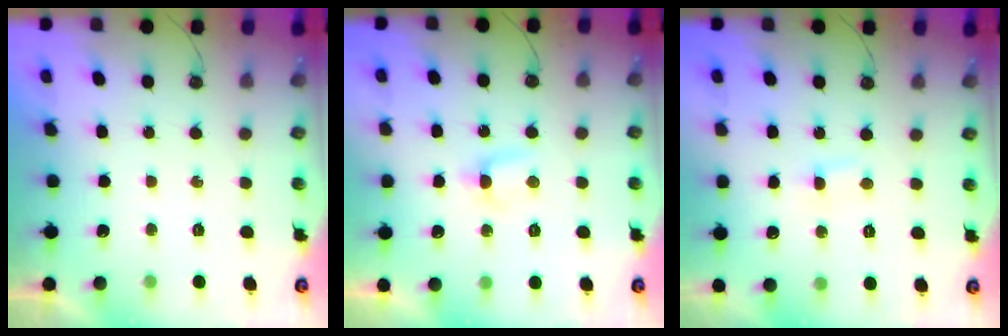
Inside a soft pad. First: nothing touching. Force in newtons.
{"total": 4.0, "press": 3.9, "slide": 0.6}
{"total": 6.6, "press": 1.0, "slide": 6.6}